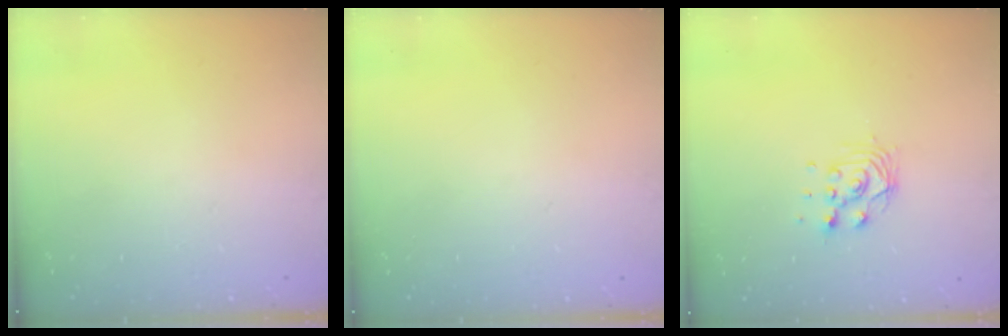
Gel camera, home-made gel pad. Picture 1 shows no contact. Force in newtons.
{"total": 0.0}
{"total": 7.4, "press": 7.4, "slide": 0.8}